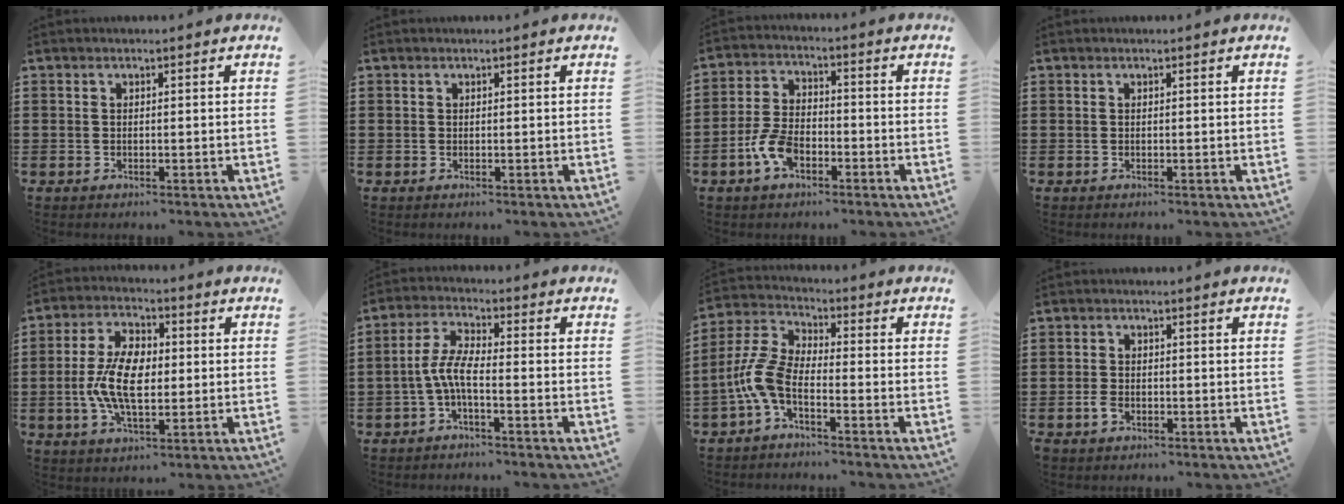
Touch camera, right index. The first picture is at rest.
{"total": 0.0}
{"total": 6.3, "force": [-3.0, 3.2, 4.6], "torque": [-0.109, 0.000, -0.061]}
{"total": 0.0}
{"total": 8.7, "force": [-0.8, 4.6, 7.4], "torque": [-0.167, 0.003, -0.022]}
{"total": 5.3, "force": [-1.9, 1.3, 4.8], "torque": [-0.122, -0.009, -0.045]}
{"total": 7.0, "force": [-3.5, 2.6, 5.4], "torque": [-0.155, -0.019, -0.075]}
{"total": 2.1, "force": [-1.2, 1.2, 1.3], "torque": [-0.041, -0.006, -0.028]}